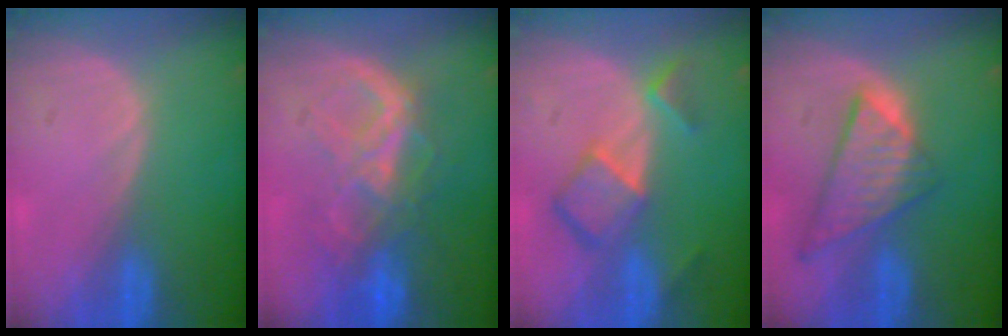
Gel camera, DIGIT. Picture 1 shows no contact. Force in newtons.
{"total": 8.3, "press": 7.7, "slide": 3.2}
{"total": 7.0, "press": 6.0, "slide": 3.5}
{"total": 8.6, "press": 7.4, "slide": 4.4}